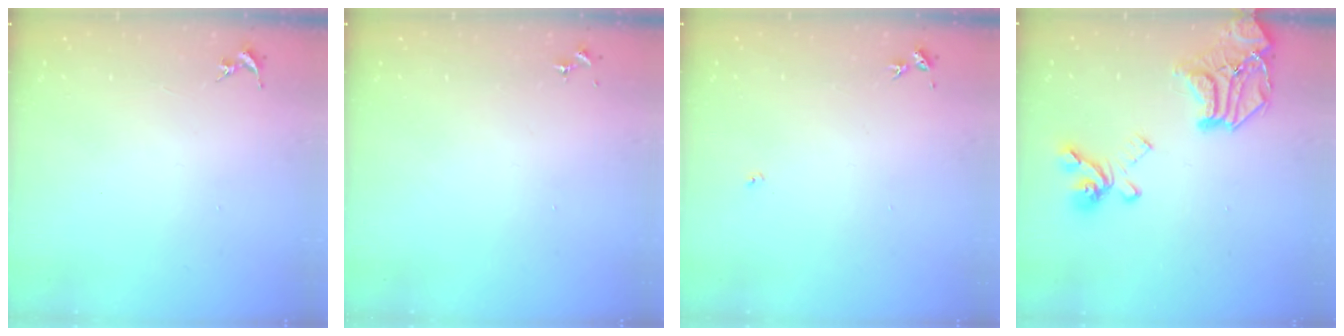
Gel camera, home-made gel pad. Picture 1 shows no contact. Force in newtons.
{"total": 0.0}
{"total": 3.0, "press": 3.0, "slide": 0.4}
{"total": 20.3, "press": 20.2, "slide": 2.2}